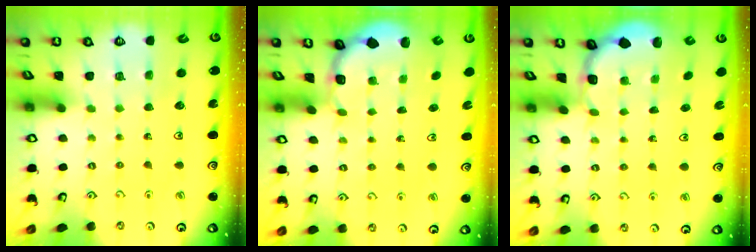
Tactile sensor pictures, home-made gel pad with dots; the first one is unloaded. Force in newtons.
{"total": 1.8, "press": 1.6, "slide": 0.7}
{"total": 1.9, "press": 1.8, "slide": 0.7}